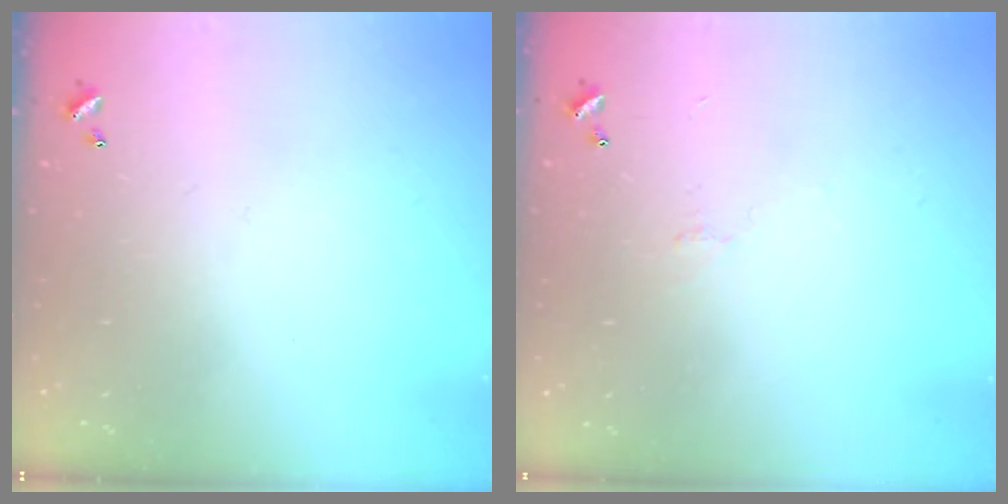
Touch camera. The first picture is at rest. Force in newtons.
{"total": 0.6, "press": 0.4, "slide": 0.5}